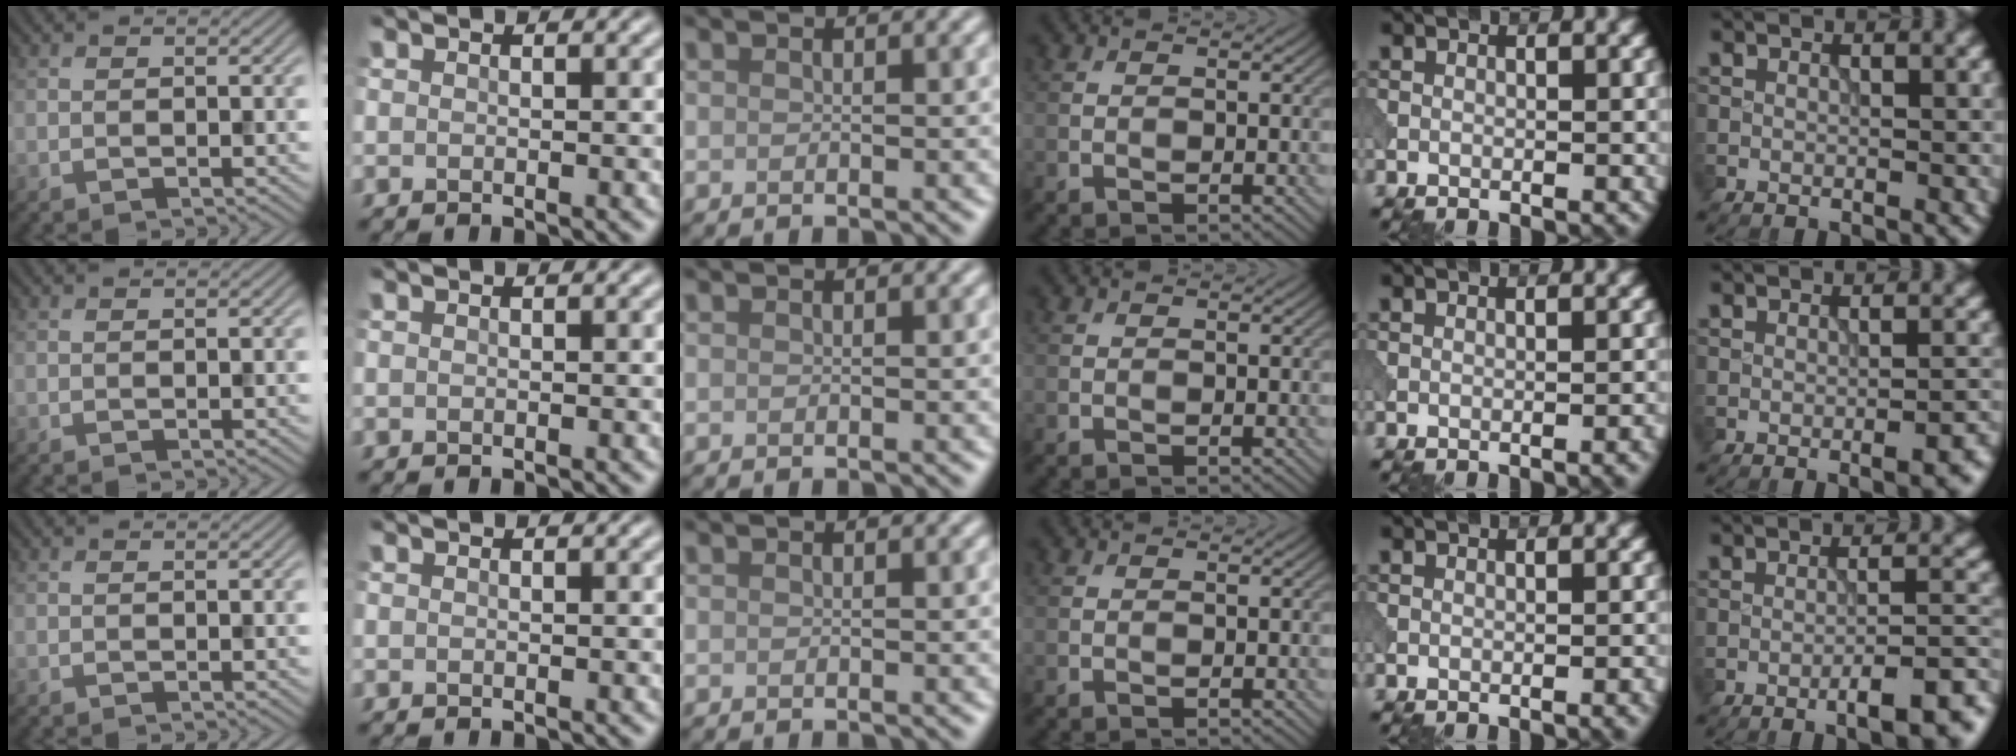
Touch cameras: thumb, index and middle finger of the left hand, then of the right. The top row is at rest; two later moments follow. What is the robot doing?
{"motion": "pour", "object": "beaker"}